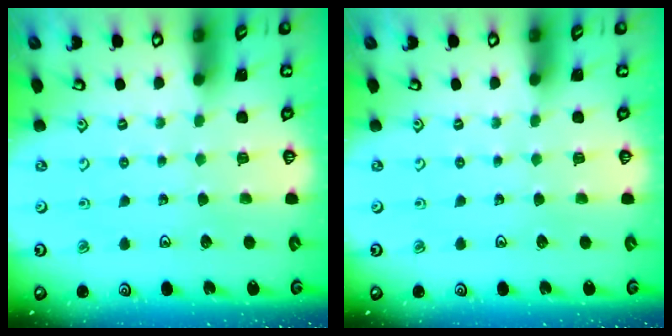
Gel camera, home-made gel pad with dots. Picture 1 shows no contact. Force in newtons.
{"total": 0.0}